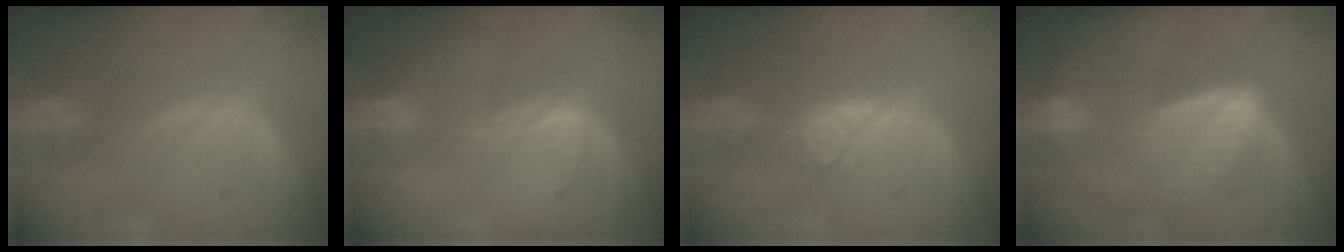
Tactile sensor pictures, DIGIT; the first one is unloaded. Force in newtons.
{"total": 2.0, "press": 2.0, "slide": 0.3}
{"total": 4.0, "press": 3.6, "slide": 1.7}
{"total": 7.1, "press": 7.0, "slide": 1.1}